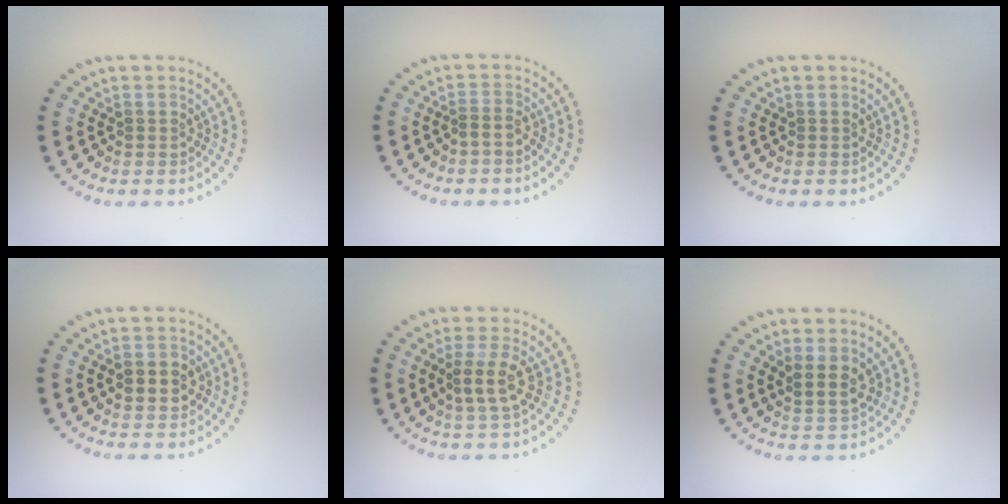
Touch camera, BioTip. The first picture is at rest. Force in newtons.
{"total": 0.8, "press": 0.5, "slide": 0.6}
{"total": 0.0}
{"total": 2.7, "press": 2.6, "slide": 0.3}
{"total": 2.9, "press": 2.6, "slide": 1.3}
{"total": 2.4, "press": 2.3, "slide": 0.9}